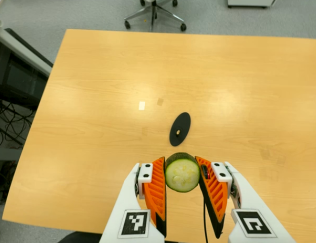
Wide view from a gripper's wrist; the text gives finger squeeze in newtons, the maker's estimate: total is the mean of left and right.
{"total": 9.7, "left": 8.9, "right": 10.6}